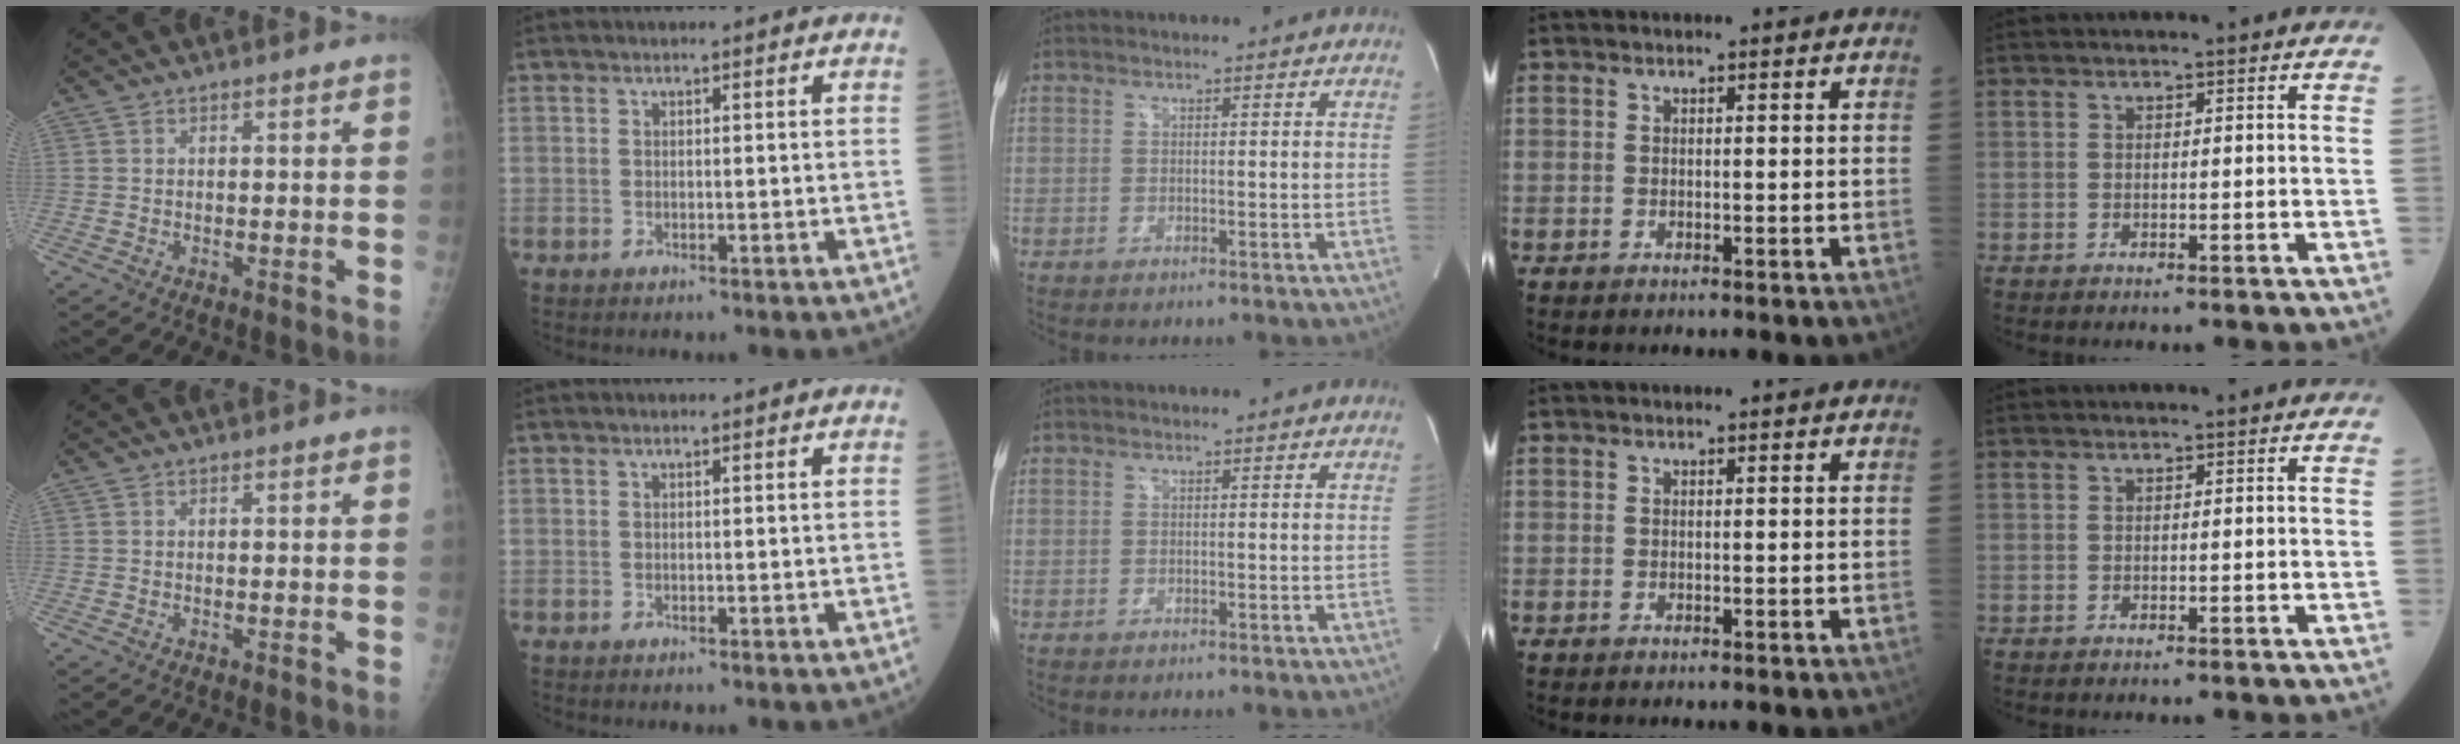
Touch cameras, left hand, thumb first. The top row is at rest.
{}